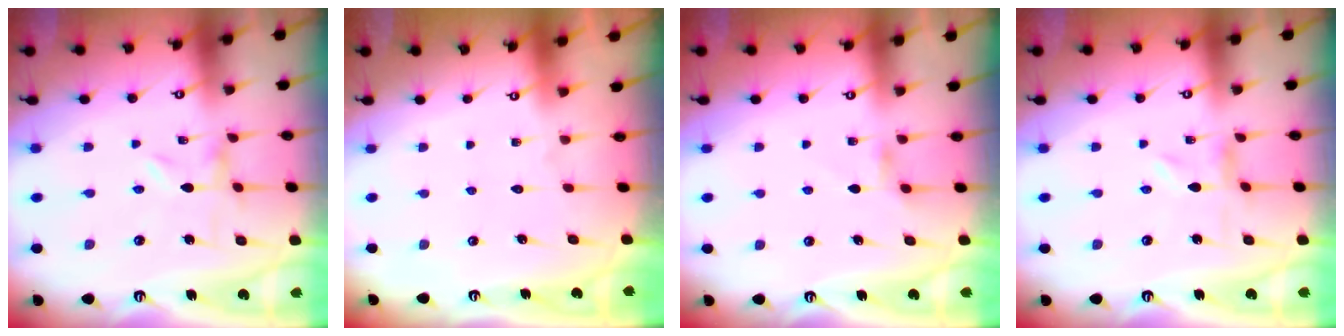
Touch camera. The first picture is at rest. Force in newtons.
{"total": 1.8, "press": 1.8, "slide": 0.1}
{"total": 2.7, "press": 2.7, "slide": 0.5}
{"total": 0.0}